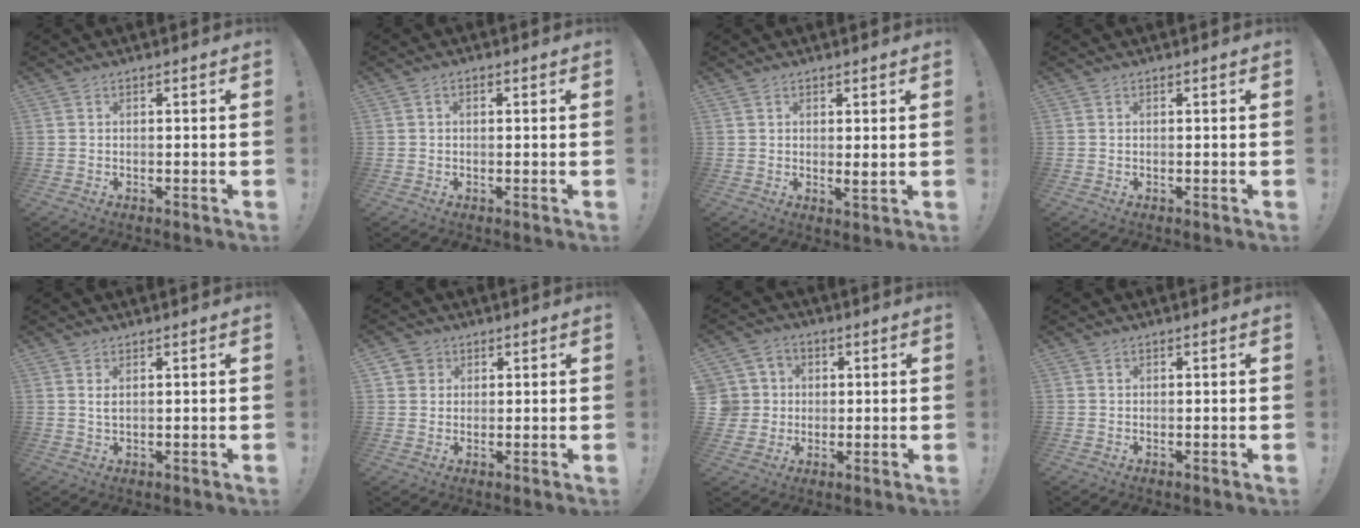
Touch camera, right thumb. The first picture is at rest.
{"total": 0.9, "force": [0.0, 0.7, 0.6], "torque": [-0.009, 0.002, -0.001]}
{"total": 2.5, "force": [1.3, 0.5, 2.1], "torque": [-0.022, -0.015, 0.020]}
{"total": 0.0}
{"total": 2.0, "force": [1.1, 0.6, 1.6], "torque": [-0.033, 0.000, 0.019]}
{"total": 3.5, "force": [1.5, 3.2, 0.2], "torque": [-0.003, -0.004, 0.028]}
{"total": 8.0, "force": [0.9, 7.7, 1.9], "torque": [-0.034, 0.001, 0.025]}
{"total": 0.7, "force": [0.5, 0.4, 0.1], "torque": [-0.002, -0.001, 0.010]}